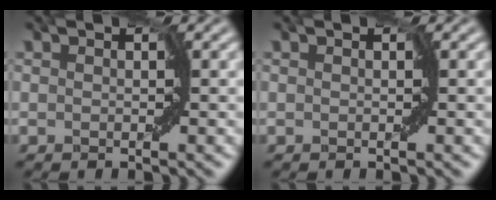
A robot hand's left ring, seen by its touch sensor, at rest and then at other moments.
{"total": 0.0}